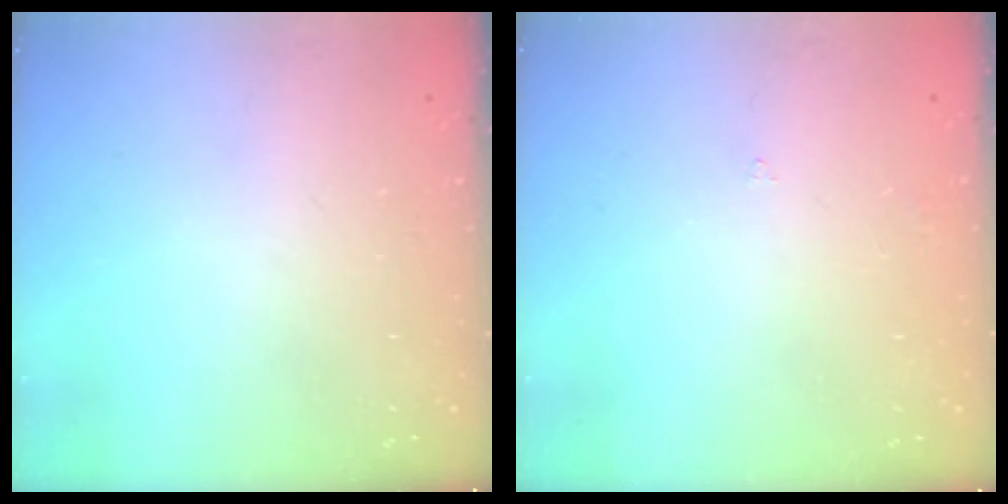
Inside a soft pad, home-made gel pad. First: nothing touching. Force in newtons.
{"total": 1.6, "press": 1.5, "slide": 0.4}